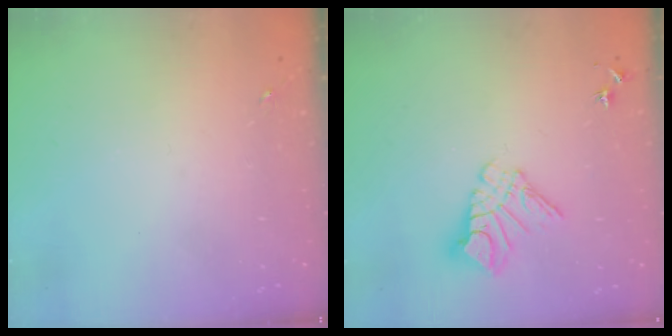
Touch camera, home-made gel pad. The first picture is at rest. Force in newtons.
{"total": 10.6, "press": 10.5, "slide": 1.1}